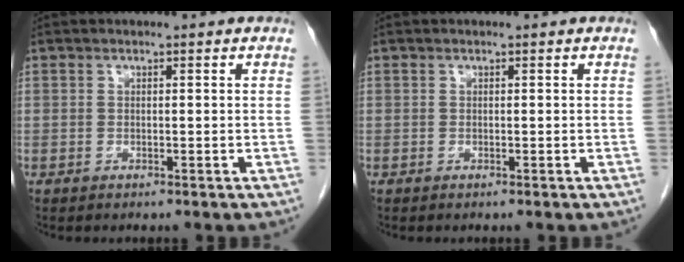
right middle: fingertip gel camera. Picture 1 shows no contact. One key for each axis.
{"total": 0.0}